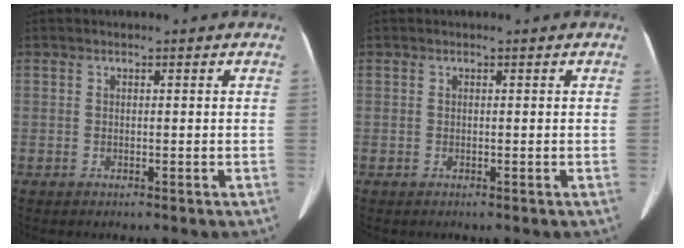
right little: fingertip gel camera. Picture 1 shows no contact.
{"total": 0.0}